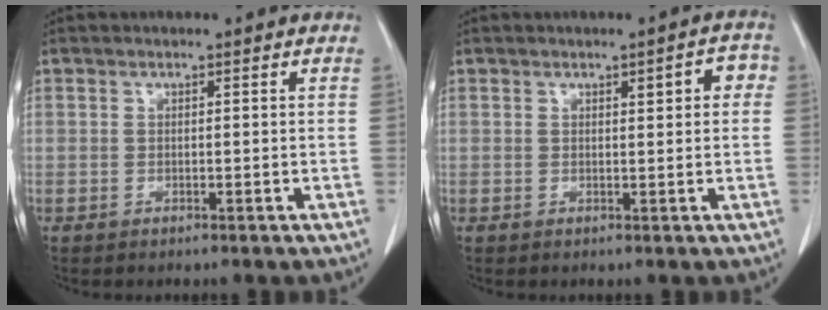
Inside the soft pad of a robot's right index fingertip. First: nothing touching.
{"total": 3.2, "force": [0.8, 0.9, 2.9], "torque": [-0.033, 0.013, 0.008]}